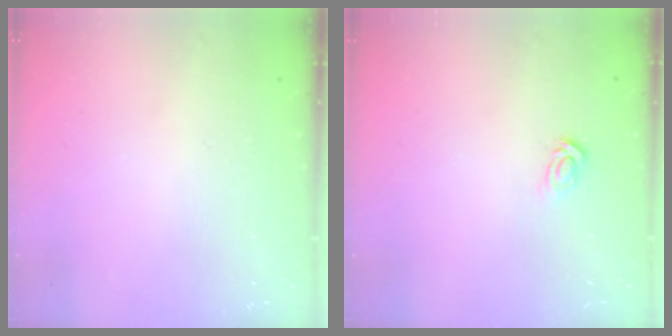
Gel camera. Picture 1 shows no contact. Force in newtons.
{"total": 2.9, "press": 2.9, "slide": 0.2}